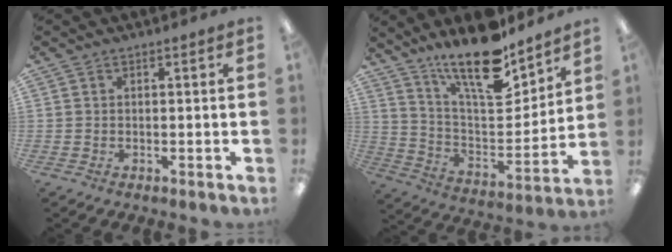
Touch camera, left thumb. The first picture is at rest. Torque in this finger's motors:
{"motor_torque": [2.29, 1.05, 1.53, -1.24, 0.10]}